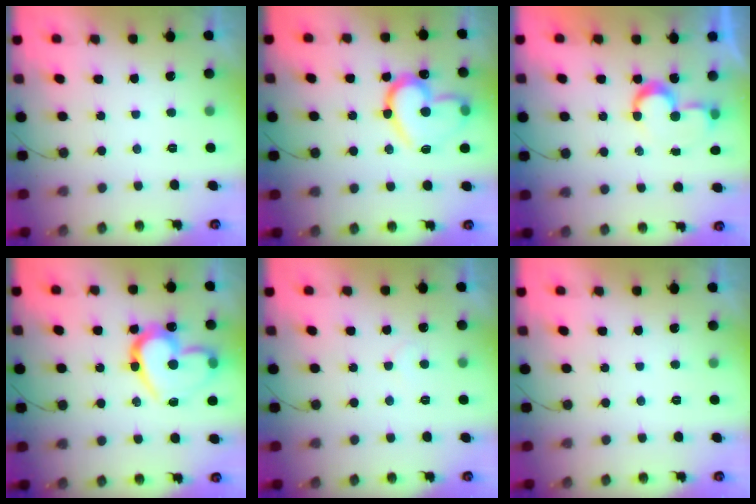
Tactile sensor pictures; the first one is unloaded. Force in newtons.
{"total": 18.8, "press": 18.7, "slide": 1.8}
{"total": 7.8, "press": 7.8, "slide": 0.2}
{"total": 19.1, "press": 18.9, "slide": 2.7}
{"total": 4.8, "press": 4.8, "slide": 0.5}
{"total": 0.0}